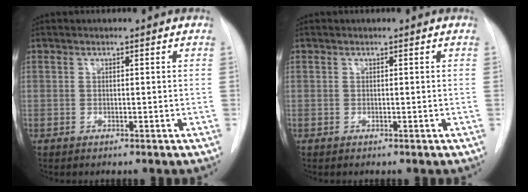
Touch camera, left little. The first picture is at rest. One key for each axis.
{"total": 0.0}